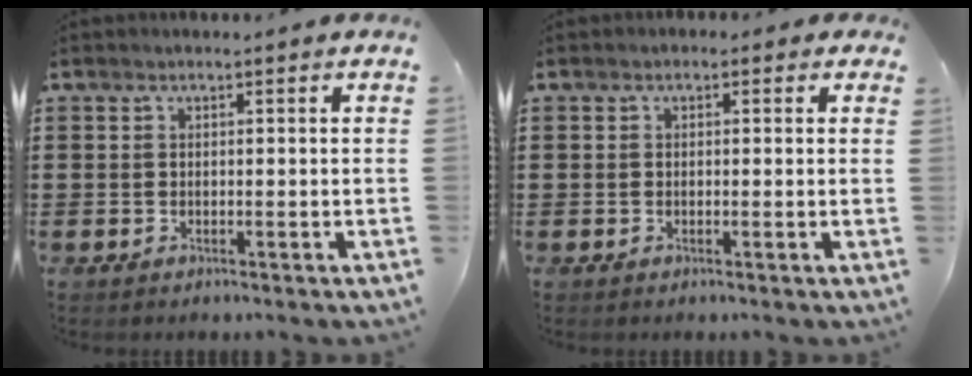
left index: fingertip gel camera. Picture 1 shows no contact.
{"total": 0.9, "force": [-0.1, 0.7, 0.5], "torque": [-0.011, 0.006, -0.004]}